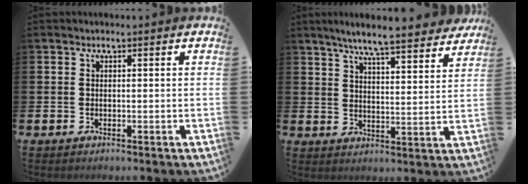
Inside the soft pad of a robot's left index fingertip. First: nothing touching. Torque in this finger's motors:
{"motor_torque": [0.68, -1.23, 0.84, 0.21]}